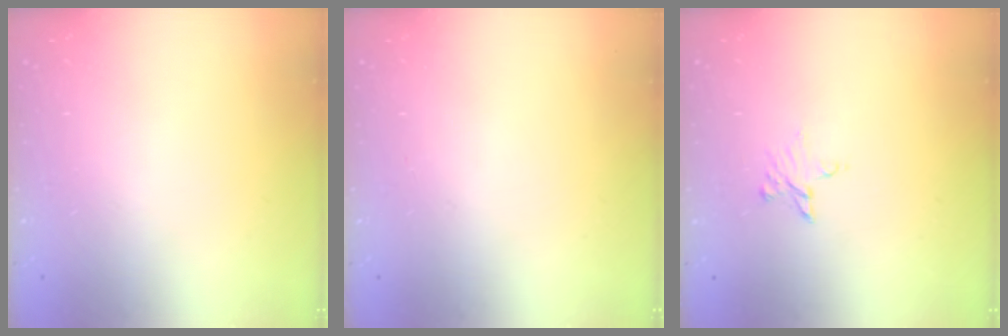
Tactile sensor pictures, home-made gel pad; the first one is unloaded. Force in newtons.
{"total": 0.0}
{"total": 4.5, "press": 4.5, "slide": 0.4}